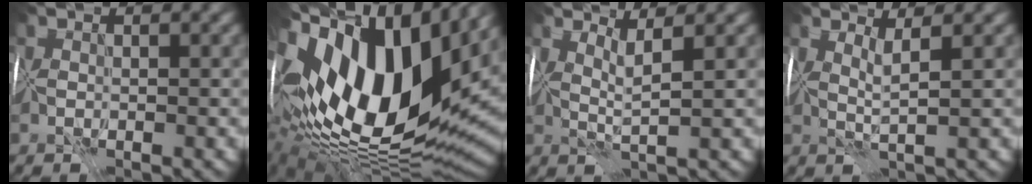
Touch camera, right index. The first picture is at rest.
{"total": 18.2, "force": [5.6, 8.6, 15.0], "torque": [-0.287, 0.029, 0.091]}
{"total": 2.5, "force": [2.1, -1.1, 0.6], "torque": [-0.013, 0.000, 0.046]}
{"total": 2.2, "force": [1.9, -1.1, 0.5], "torque": [-0.009, 0.002, 0.039]}